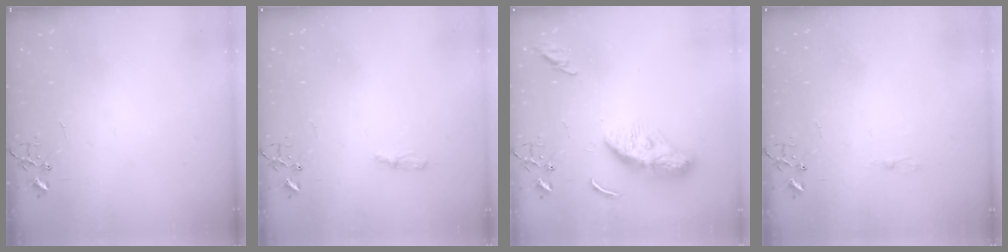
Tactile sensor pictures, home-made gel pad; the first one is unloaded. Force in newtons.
{"total": 4.2, "press": 4.1, "slide": 0.5}
{"total": 10.8, "press": 10.7, "slide": 1.0}
{"total": 2.5, "press": 2.5, "slide": 0.3}